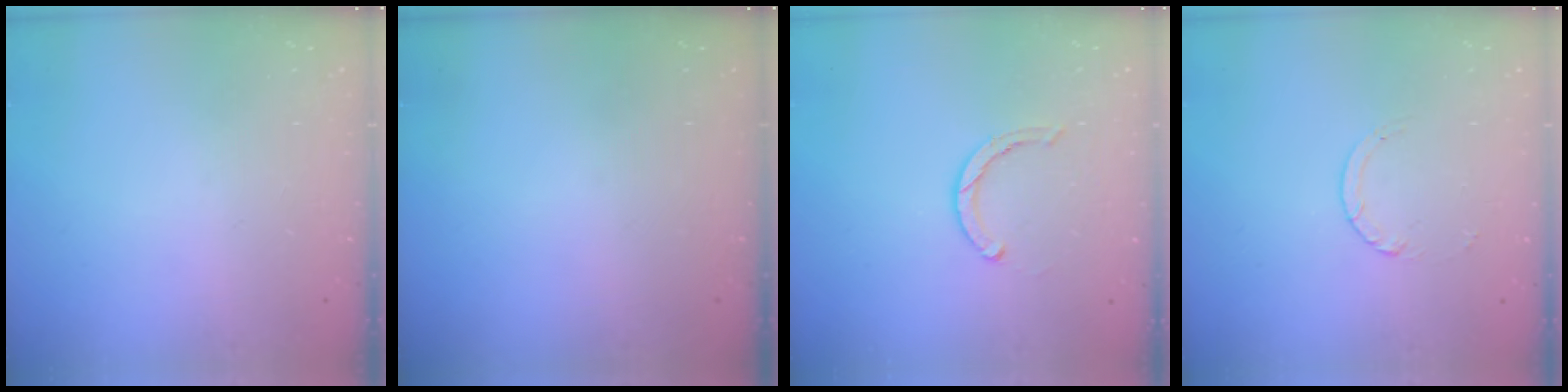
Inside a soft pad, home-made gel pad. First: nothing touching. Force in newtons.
{"total": 0.0}
{"total": 3.5, "press": 3.5, "slide": 0.2}
{"total": 2.5, "press": 2.4, "slide": 0.2}